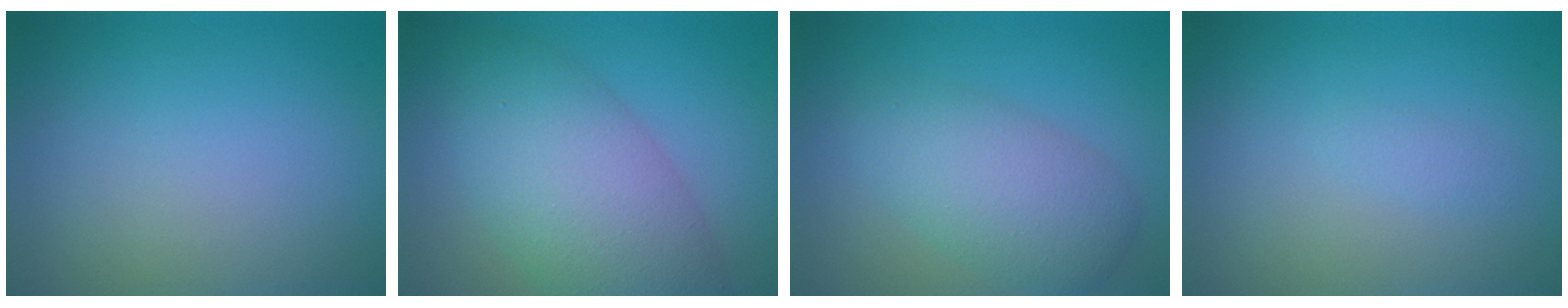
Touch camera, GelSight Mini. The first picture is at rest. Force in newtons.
{"total": 7.4, "press": 7.4, "slide": 0.2}
{"total": 4.7, "press": 4.7, "slide": 0.1}
{"total": 0.7, "press": 0.7, "slide": 0.1}